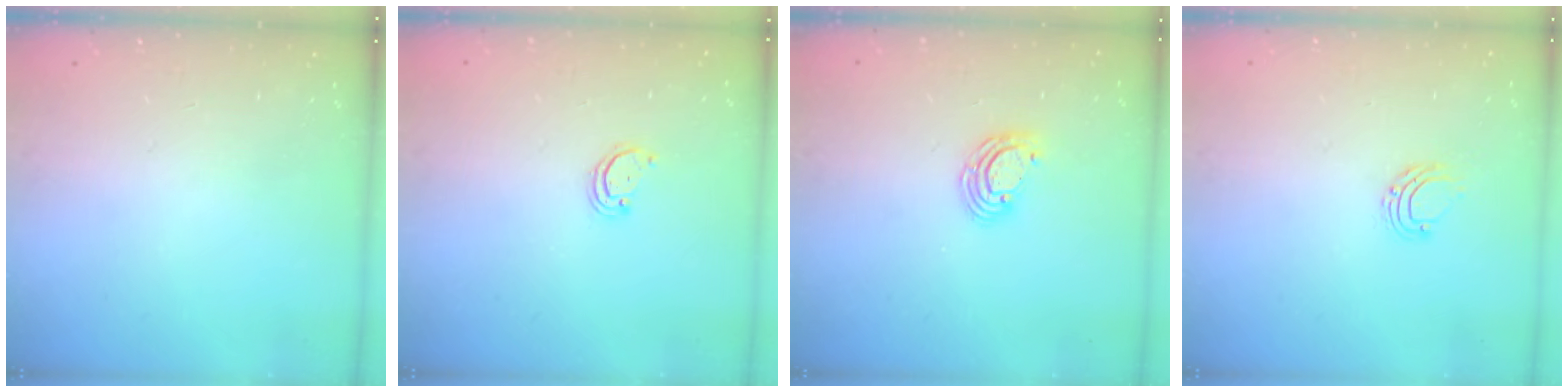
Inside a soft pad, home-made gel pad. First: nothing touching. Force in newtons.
{"total": 2.2, "press": 2.2, "slide": 0.2}
{"total": 6.5, "press": 6.5, "slide": 0.6}
{"total": 5.7, "press": 5.7, "slide": 0.4}